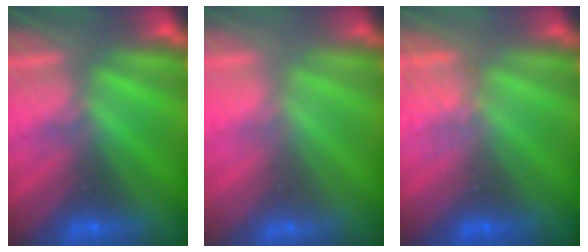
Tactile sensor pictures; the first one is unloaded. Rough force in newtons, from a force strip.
{"total": 2.2}
{"total": 1.8}